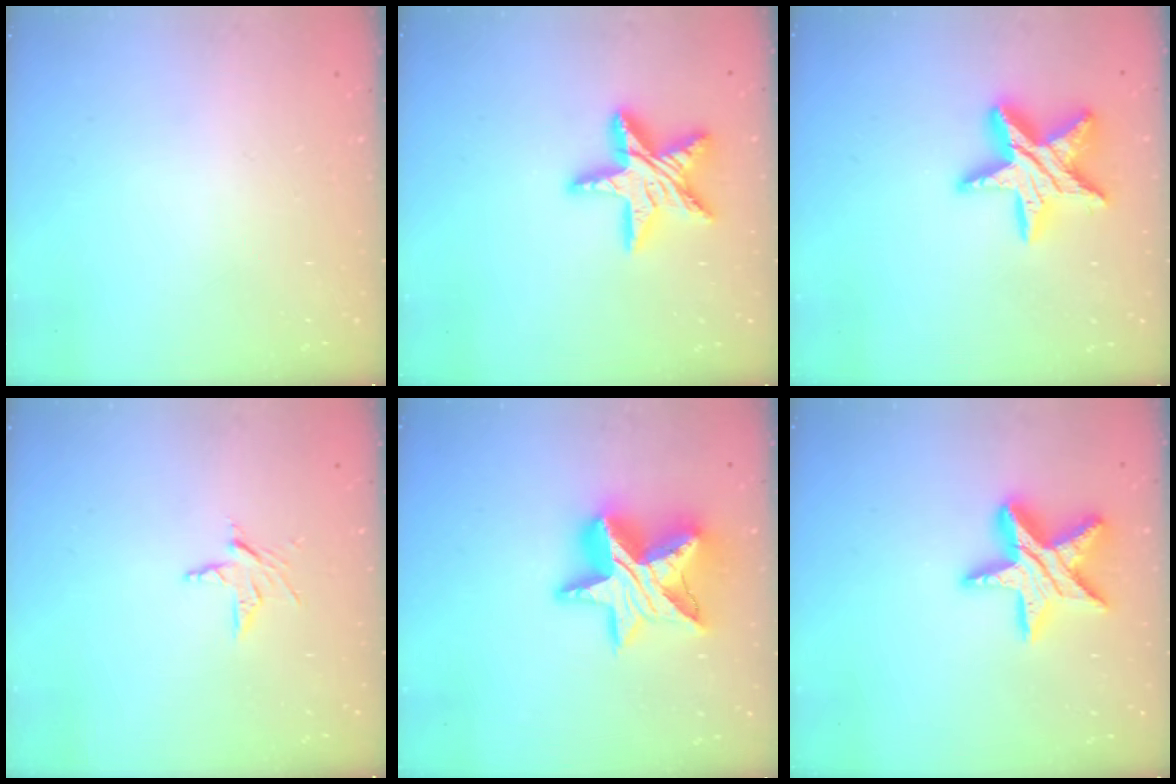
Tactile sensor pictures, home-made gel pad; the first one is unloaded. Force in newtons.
{"total": 17.5, "press": 17.4, "slide": 1.4}
{"total": 17.1, "press": 17.1, "slide": 1.7}
{"total": 4.8, "press": 4.7, "slide": 0.3}
{"total": 18.7, "press": 18.7, "slide": 1.2}
{"total": 15.8, "press": 15.7, "slide": 1.0}